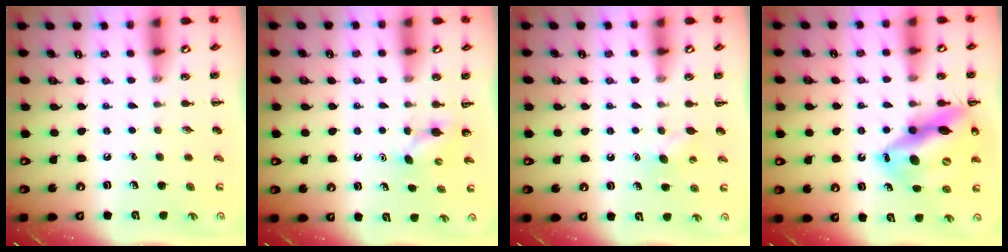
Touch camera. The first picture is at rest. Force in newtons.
{"total": 3.6, "press": 3.4, "slide": 1.1}
{"total": 3.9, "press": 3.8, "slide": 1.1}
{"total": 18.6, "press": 18.1, "slide": 4.4}